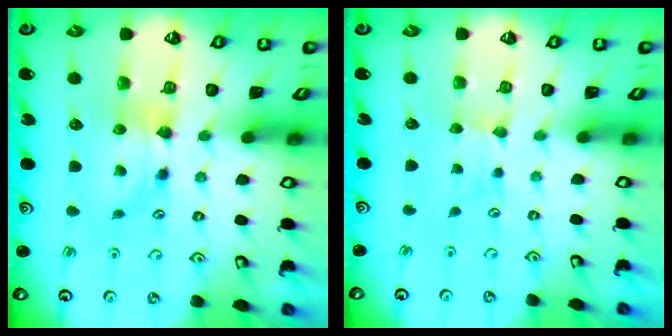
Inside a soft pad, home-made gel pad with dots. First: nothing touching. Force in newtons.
{"total": 1.7, "press": 1.6, "slide": 0.4}